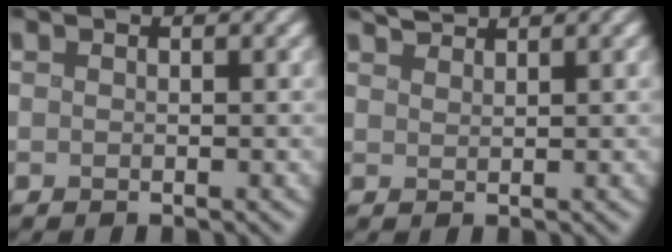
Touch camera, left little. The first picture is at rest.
{"total": 1.9, "force": [1.8, 0.1, 0.5], "torque": [-0.009, 0.007, 0.038]}